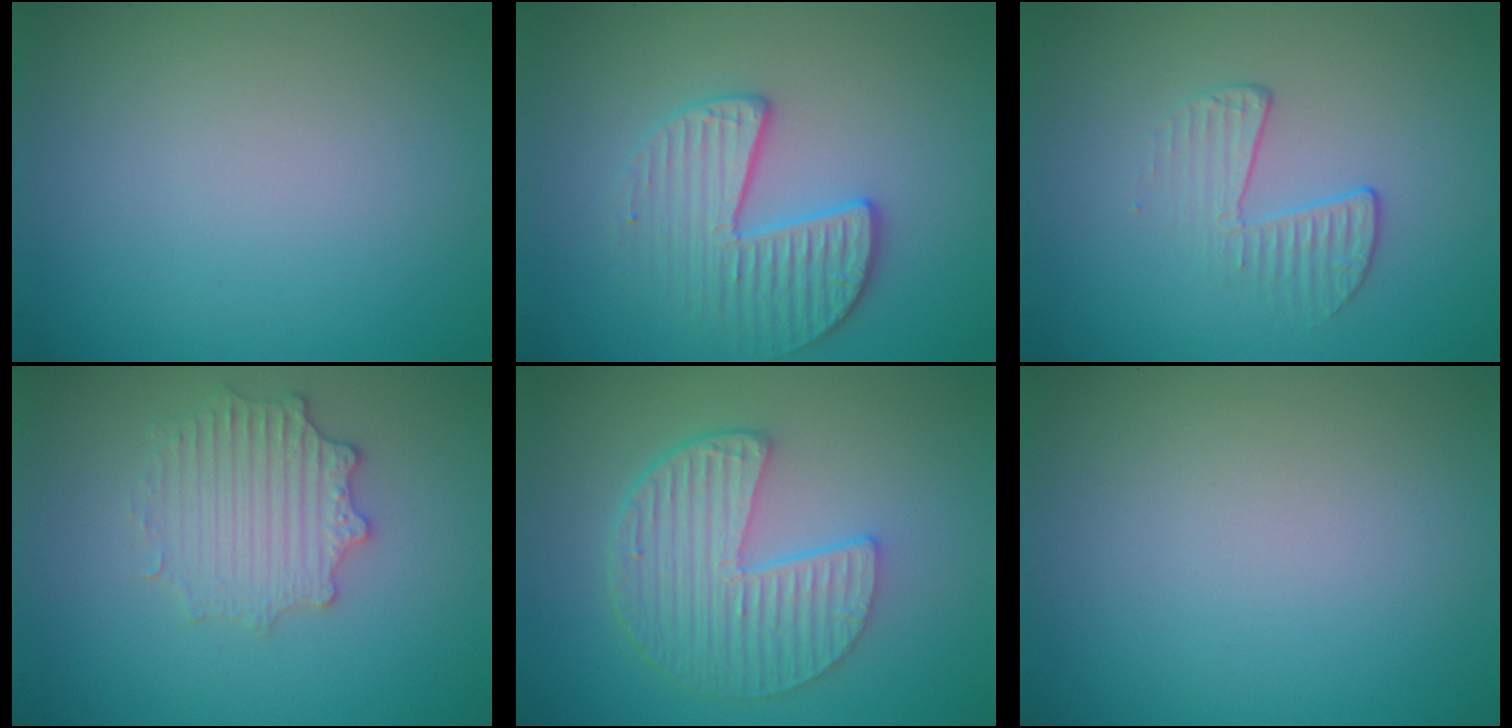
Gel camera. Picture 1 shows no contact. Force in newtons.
{"total": 3.4, "press": 3.3, "slide": 1.0}
{"total": 2.1, "press": 1.0, "slide": 1.8}
{"total": 2.9, "press": 2.9, "slide": 0.2}
{"total": 6.0, "press": 4.3, "slide": 4.2}
{"total": 0.0}